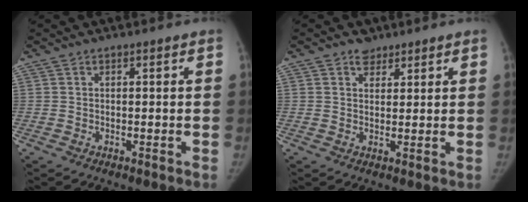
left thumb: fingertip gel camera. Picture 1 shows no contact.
{"total": 2.7, "force": [1.9, 1.9, 0.5], "torque": [0.009, -0.011, 0.028]}